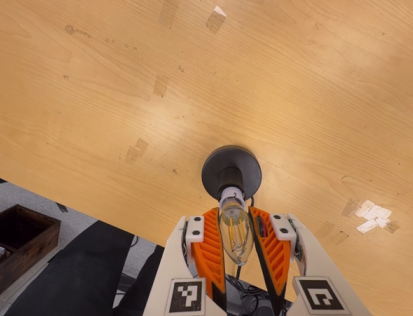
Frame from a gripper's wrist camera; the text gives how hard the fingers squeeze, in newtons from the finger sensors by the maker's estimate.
{"total": 12.4, "left": 11.6, "right": 13.2}